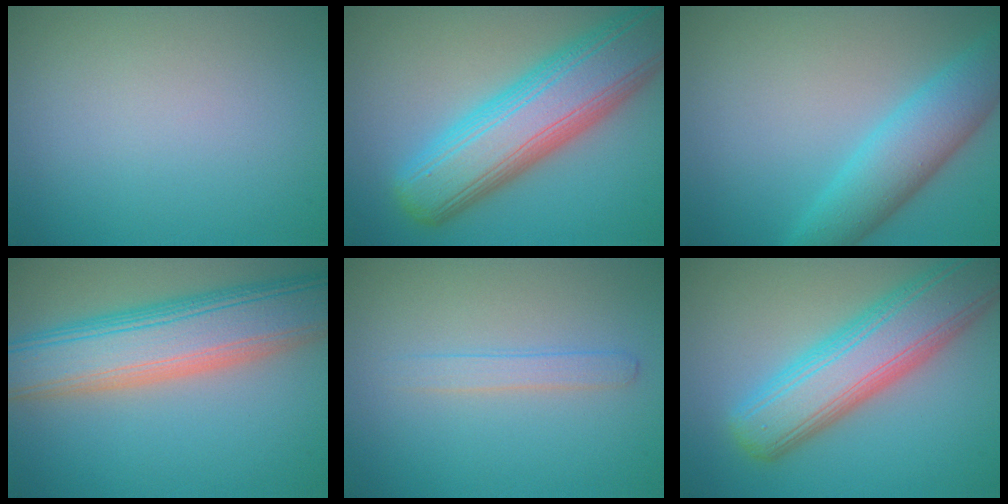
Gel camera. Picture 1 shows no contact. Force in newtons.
{"total": 10.8, "press": 10.8, "slide": 0.4}
{"total": 5.7, "press": 5.7, "slide": 0.3}
{"total": 9.8, "press": 9.8, "slide": 0.4}
{"total": 1.6, "press": 1.6, "slide": 0.0}
{"total": 9.1, "press": 9.0, "slide": 0.9}